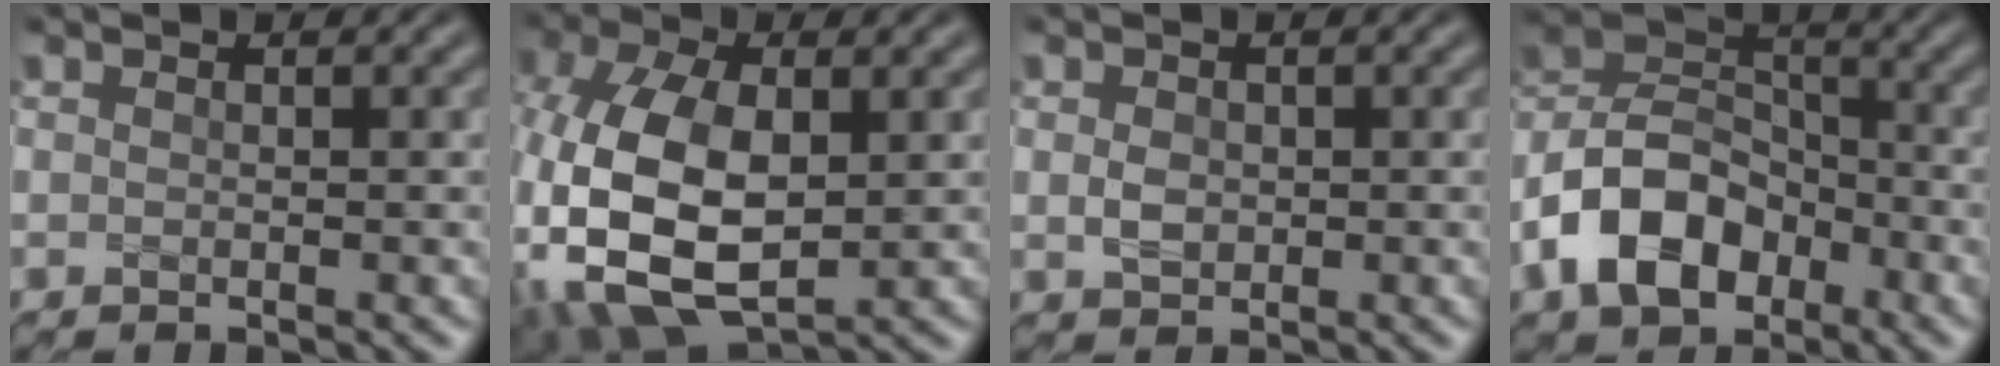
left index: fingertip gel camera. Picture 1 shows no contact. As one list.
[{"total": 12.5, "force": [-1.4, 7.2, 10.1], "torque": [-0.241, -0.009, -0.026]}, {"total": 1.7, "force": [0.1, 1.4, 1.1], "torque": [-0.022, -0.001, 0.001]}, {"total": 8.4, "force": [-4.0, 5.7, 4.7], "torque": [-0.089, 0.006, -0.092]}]